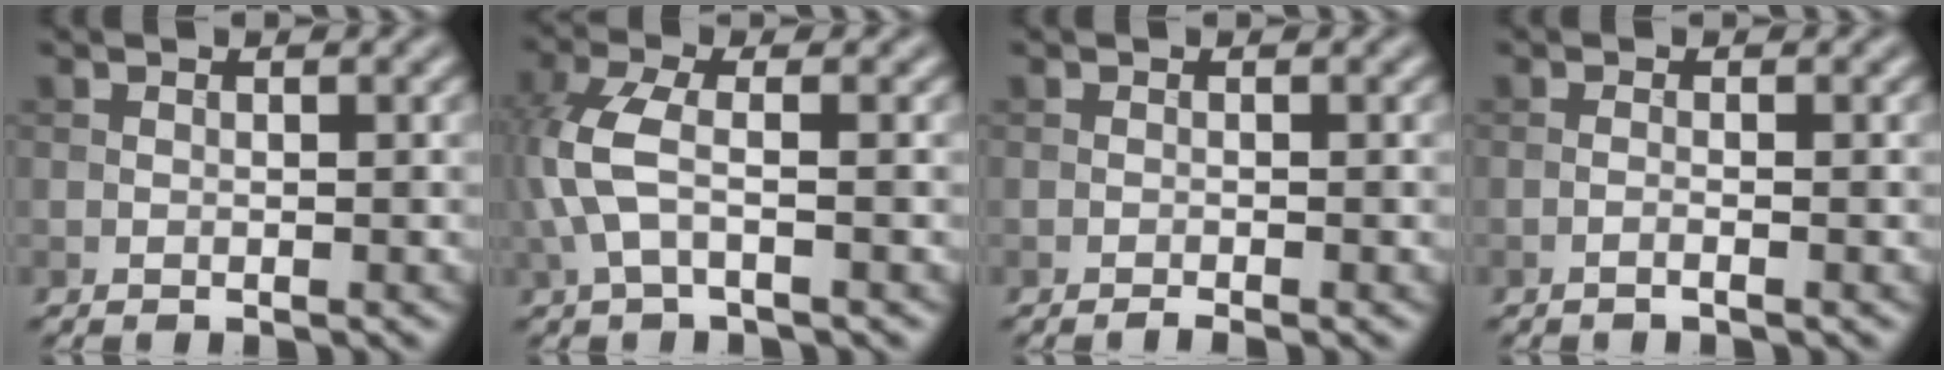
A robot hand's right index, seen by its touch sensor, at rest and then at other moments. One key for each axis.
{"total": 4.2, "fx": -0.4, "fy": 1.7, "fz": 3.9, "tx": -0.106, "ty": 0.009, "tz": -0.016}
{"total": 0.8, "fx": -0.6, "fy": 0.0, "fz": 0.5, "tx": -0.008, "ty": -0.001, "tz": -0.013}
{"total": 1.0, "fx": -0.5, "fy": 0.3, "fz": 0.8, "tx": -0.011, "ty": 0.000, "tz": -0.015}